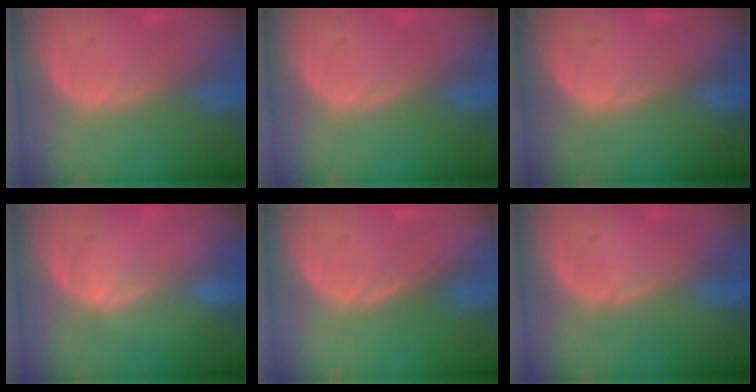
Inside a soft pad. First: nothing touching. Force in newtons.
{"total": 0.0}
{"total": 0.0}
{"total": 0.9, "press": 0.8, "slide": 0.2}
{"total": 0.0}
{"total": 0.0}